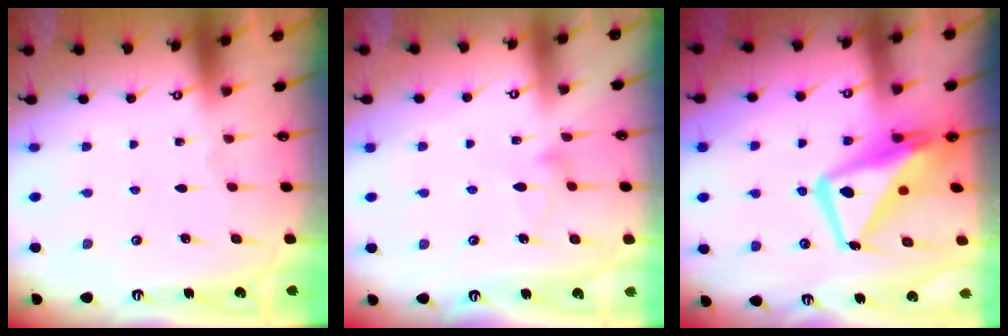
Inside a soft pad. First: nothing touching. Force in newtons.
{"total": 7.4, "press": 7.4, "slide": 0.5}
{"total": 14.9, "press": 14.8, "slide": 1.8}